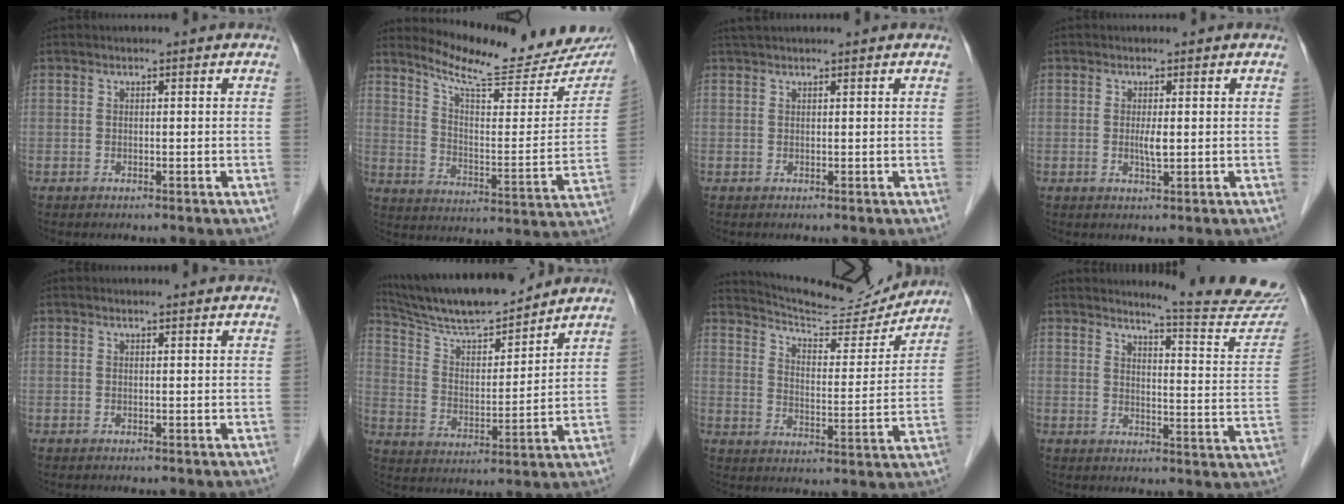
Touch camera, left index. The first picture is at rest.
{"total": 19.1, "force": [17.4, 2.3, 7.4], "torque": [-0.114, -0.071, 0.233]}
{"total": 2.7, "force": [2.4, -0.1, 1.2], "torque": [-0.011, 0.027, 0.039]}
{"total": 1.8, "force": [-0.4, 0.2, 1.8], "torque": [-0.038, -0.009, -0.007]}
{"total": 0.9, "force": [0.9, 0.0, 0.0], "torque": [-0.011, -0.003, 0.006]}
{"total": 15.0, "force": [13.7, 1.6, 5.8], "torque": [-0.109, 0.000, 0.239]}
{"total": 15.4, "force": [15.0, 1.8, 3.4], "torque": [-0.056, -0.026, 0.209]}
{"total": 14.6, "force": [14.2, -0.5, 3.2], "torque": [-0.035, -0.110, 0.152]}